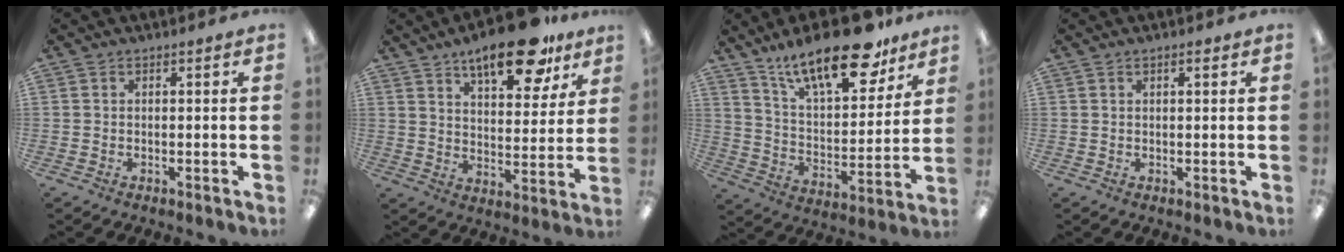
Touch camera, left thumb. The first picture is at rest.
{"total": 17.2, "force": [12.1, 6.5, 10.4], "torque": [-0.145, -0.062, 0.197]}
{"total": 22.2, "force": [15.7, 8.0, 13.4], "torque": [-0.210, -0.094, 0.267]}
{"total": 1.1, "force": [0.7, 0.2, 0.8], "torque": [-0.016, 0.001, 0.011]}